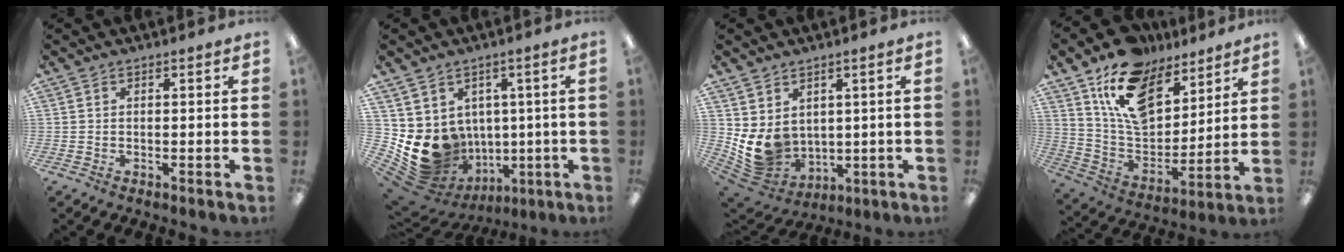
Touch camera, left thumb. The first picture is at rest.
{"total": 13.6, "force": [-1.6, 12.1, 6.0], "torque": [-0.142, -0.024, -0.010]}
{"total": 9.1, "force": [2.5, 7.7, 4.2], "torque": [-0.101, -0.033, 0.055]}
{"total": 17.1, "force": [10.8, 10.2, 8.5], "torque": [-0.163, -0.051, 0.202]}